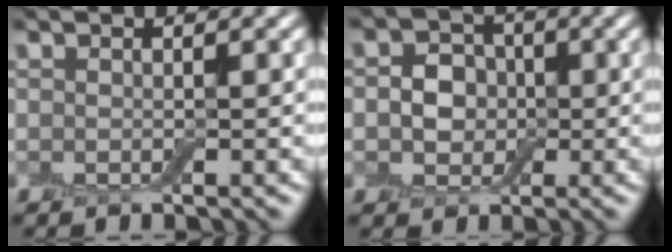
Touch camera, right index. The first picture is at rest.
{"total": 3.8, "force": [-0.1, 3.2, 2.0], "torque": [-0.022, 0.000, -0.016]}